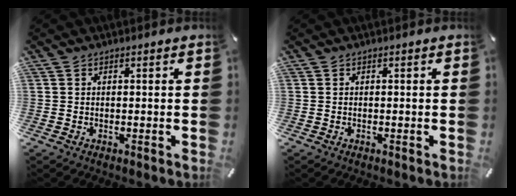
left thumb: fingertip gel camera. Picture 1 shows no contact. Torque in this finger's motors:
{"motor_torque": [0.00, 0.01, -0.04, -0.04, 0.00]}